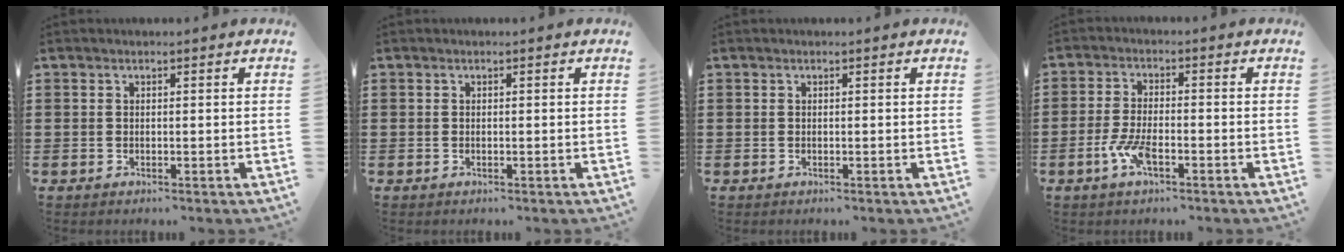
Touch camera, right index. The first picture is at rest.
{"total": 0.0}
{"total": 0.0}
{"total": 5.0, "force": [-2.3, 1.4, 4.2], "torque": [-0.098, -0.007, -0.046]}